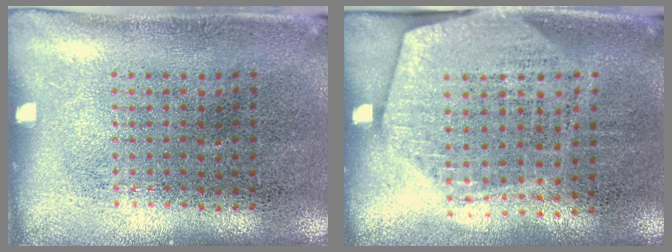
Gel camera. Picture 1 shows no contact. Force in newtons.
{"total": 1.9, "press": 1.7, "slide": 0.9}